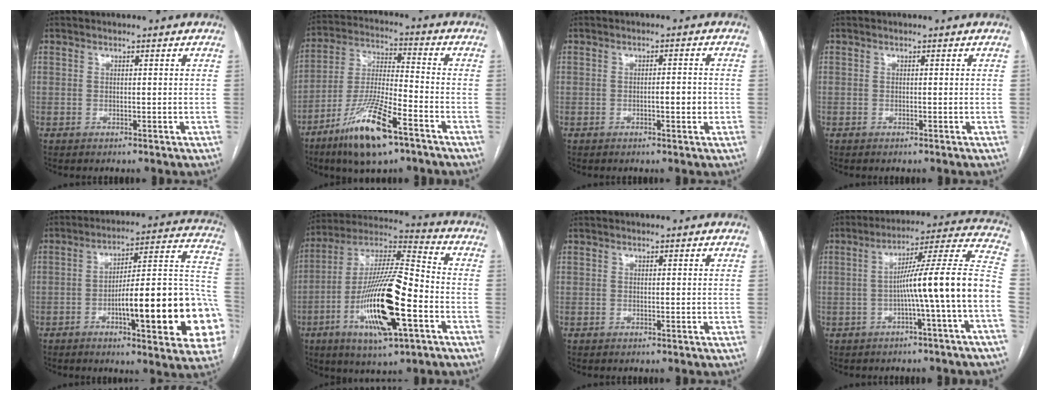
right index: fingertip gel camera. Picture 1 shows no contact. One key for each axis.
{"total": 14.3, "fx": -8.6, "fy": 2.5, "fz": 11.2, "tx": -0.230, "ty": -0.023, "tz": -0.154}
{"total": 2.6, "fx": -0.7, "fy": 0.6, "fz": 2.5, "tx": -0.037, "ty": 0.002, "tz": -0.009}
{"total": 0.0}
{"total": 23.0, "fx": -6.1, "fy": 3.7, "fz": 21.9, "tx": -0.220, "ty": 0.023, "tz": -0.076}
{"total": 20.0, "fx": -6.4, "fy": 3.7, "fz": 18.7, "tx": -0.365, "ty": -0.010, "tz": -0.110}
{"total": 0.0}
{"total": 14.4, "fx": -3.3, "fy": -1.7, "fz": 14.0, "tx": -0.194, "ty": 0.031, "tz": -0.055}